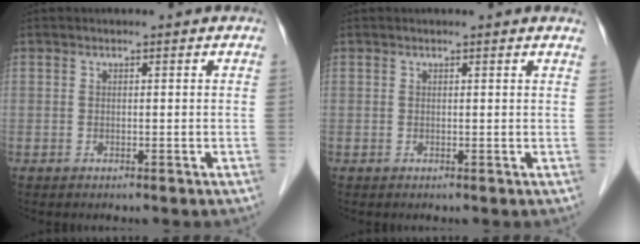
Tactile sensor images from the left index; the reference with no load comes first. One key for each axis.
{"total": 0.9, "fx": 0.8, "fy": -0.1, "fz": 0.4, "tx": -0.017, "ty": -0.003, "tz": 0.007}